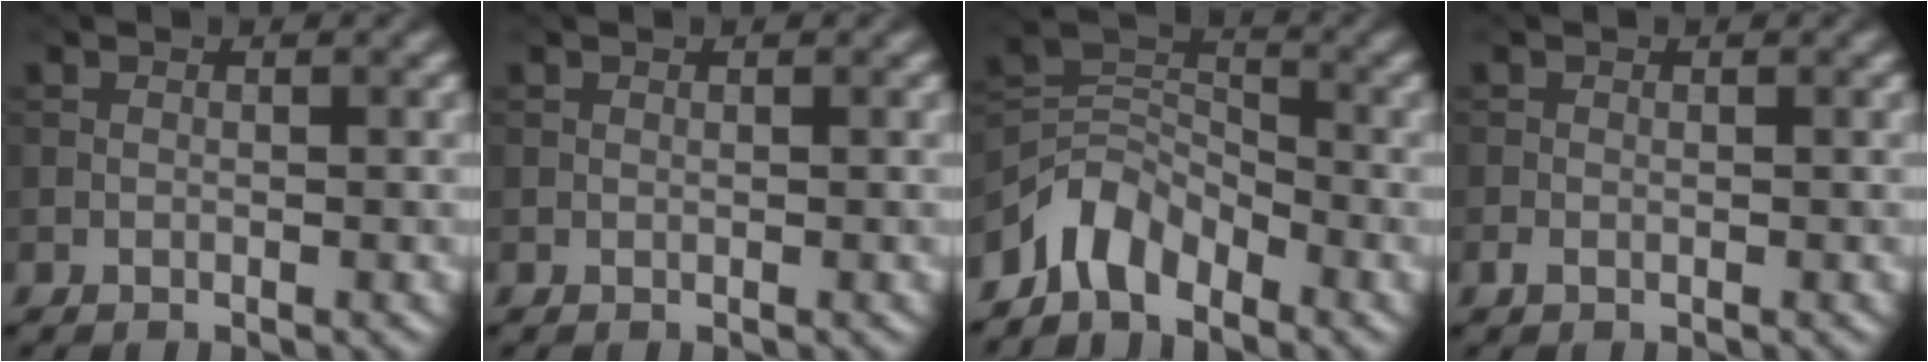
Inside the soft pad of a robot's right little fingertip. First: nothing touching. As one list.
[{"total": 0.0}, {"total": 3.8, "force": [-3.1, 1.8, 1.3], "torque": [-0.017, 0.004, -0.072]}, {"total": 0.6, "force": [-0.4, 0.3, 0.3], "torque": [-0.008, -0.001, -0.009]}]